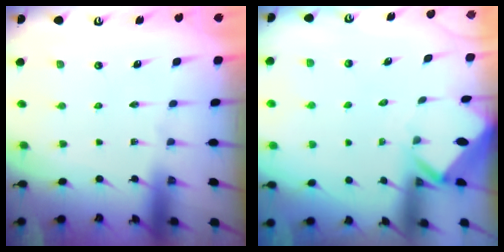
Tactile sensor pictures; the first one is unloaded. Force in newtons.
{"total": 2.7, "press": 2.7, "slide": 0.2}